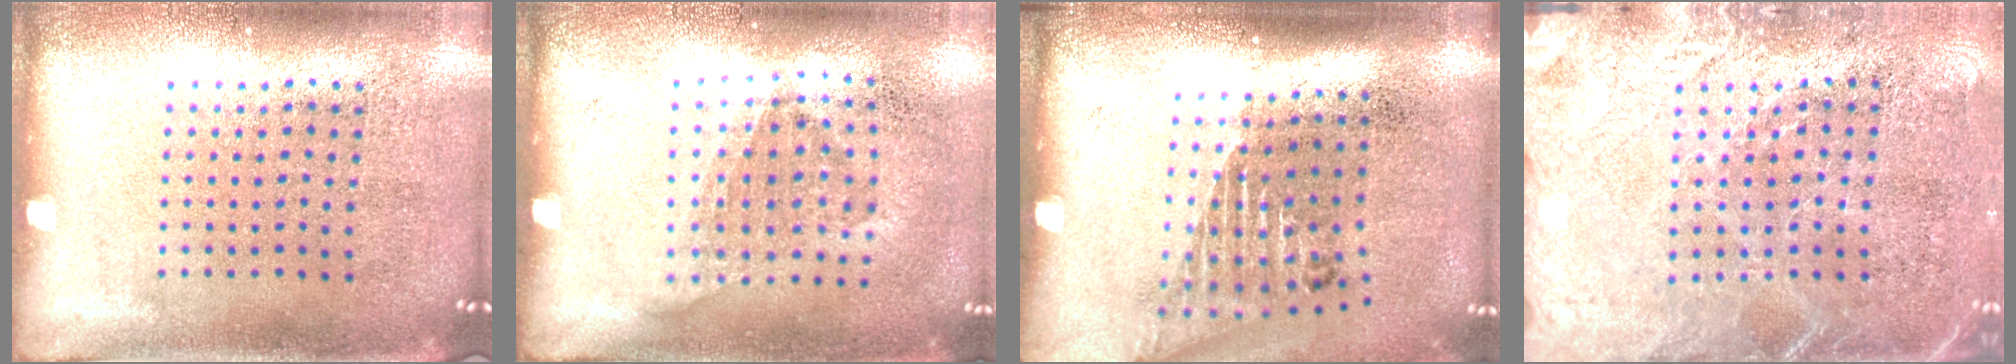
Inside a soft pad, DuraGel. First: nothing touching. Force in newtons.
{"total": 1.2, "press": 0.8, "slide": 0.8}
{"total": 1.6, "press": 1.2, "slide": 1.0}
{"total": 2.9, "press": 2.7, "slide": 1.0}